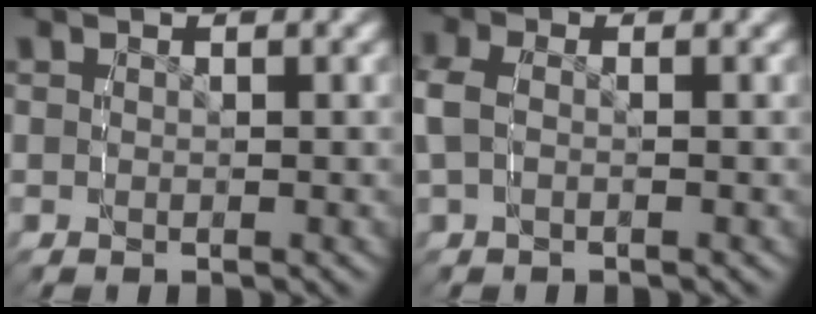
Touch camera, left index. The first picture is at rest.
{"total": 2.2, "force": [-0.1, 1.4, 1.7], "torque": [-0.058, -0.004, 0.002]}